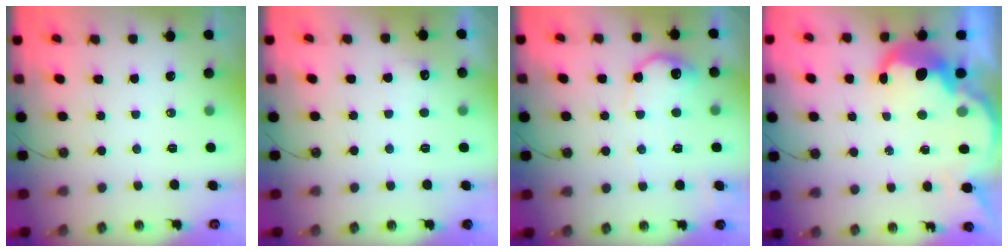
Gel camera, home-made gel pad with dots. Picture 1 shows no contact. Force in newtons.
{"total": 6.2, "press": 6.1, "slide": 1.3}
{"total": 12.5, "press": 12.5, "slide": 0.4}
{"total": 11.4, "press": 11.4, "slide": 0.8}